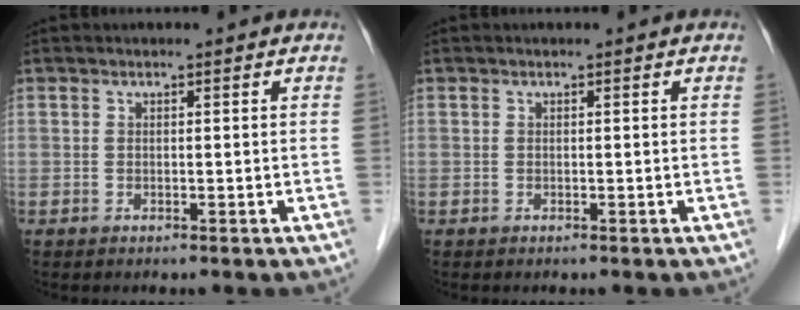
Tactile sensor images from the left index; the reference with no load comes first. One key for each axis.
{"total": 0.0}